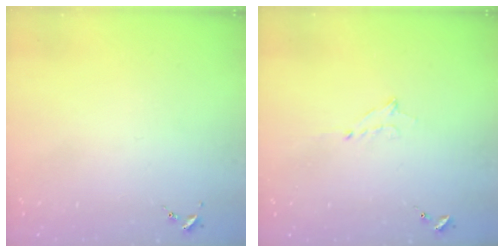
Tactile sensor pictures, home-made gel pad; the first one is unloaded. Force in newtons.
{"total": 5.2, "press": 5.2, "slide": 0.3}